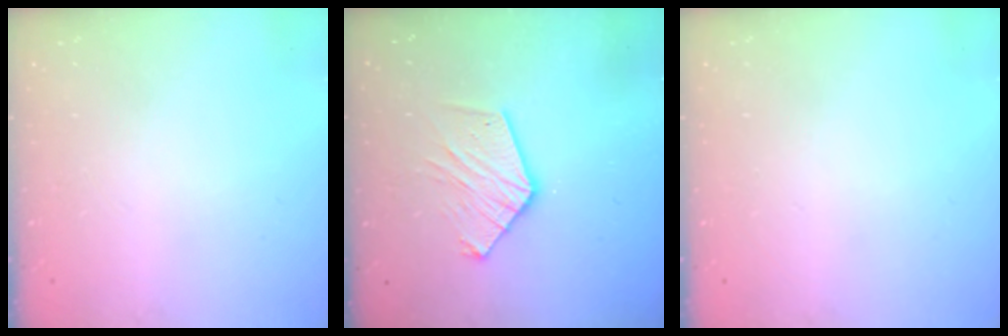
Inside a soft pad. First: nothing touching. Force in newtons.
{"total": 11.6, "press": 11.5, "slide": 1.0}
{"total": 0.0}